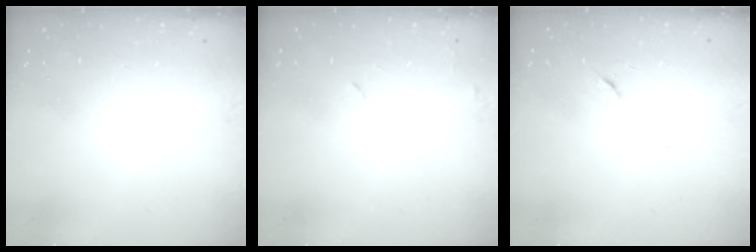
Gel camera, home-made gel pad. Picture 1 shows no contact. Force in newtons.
{"total": 5.5, "press": 5.5, "slide": 0.8}
{"total": 5.5, "press": 5.5, "slide": 0.5}